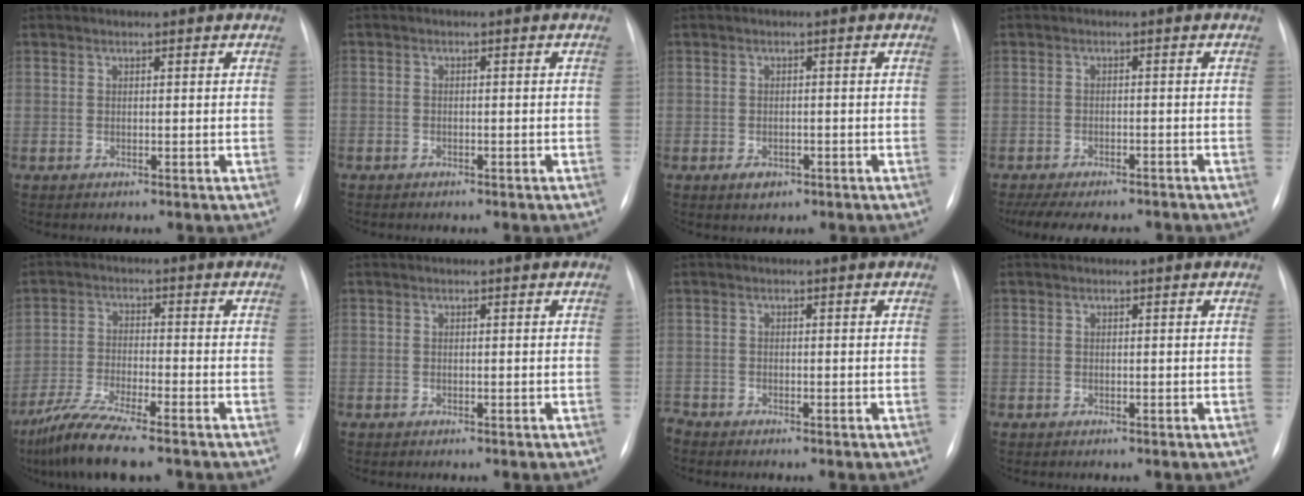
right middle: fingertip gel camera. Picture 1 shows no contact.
{"total": 2.0, "force": [-1.5, 1.2, 0.5], "torque": [-0.009, 0.004, -0.015]}
{"total": 2.4, "force": [-1.4, 1.5, 1.2], "torque": [-0.019, 0.001, -0.012]}
{"total": 13.1, "force": [-11.2, 4.0, 5.4], "torque": [-0.109, -0.003, -0.146]}
{"total": 9.0, "force": [-7.0, 0.6, 5.7], "torque": [-0.113, -0.027, -0.129]}
{"total": 0.7, "force": [-0.5, 0.6, 0.0], "torque": [-0.007, 0.004, -0.007]}
{"total": 2.4, "force": [-2.2, 0.7, 0.5], "torque": [-0.003, -0.002, -0.034]}
{"total": 0.5, "force": [-0.3, 0.4, 0.0], "torque": [-0.005, 0.003, -0.006]}